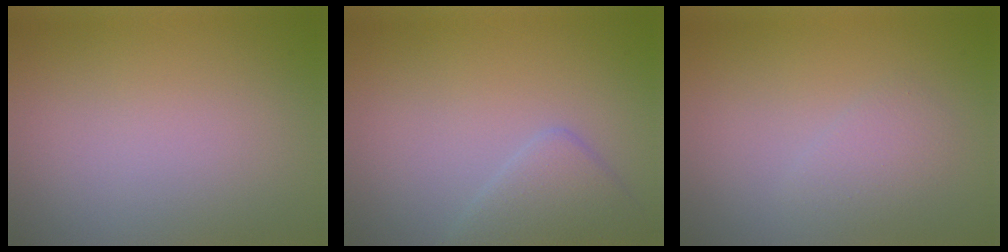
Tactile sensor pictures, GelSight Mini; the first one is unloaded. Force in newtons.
{"total": 3.2, "press": 3.2, "slide": 0.1}
{"total": 1.6, "press": 1.6, "slide": 0.0}